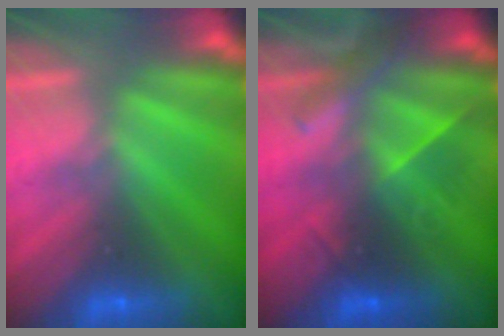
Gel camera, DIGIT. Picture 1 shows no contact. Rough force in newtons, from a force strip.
{"total": 2.8}